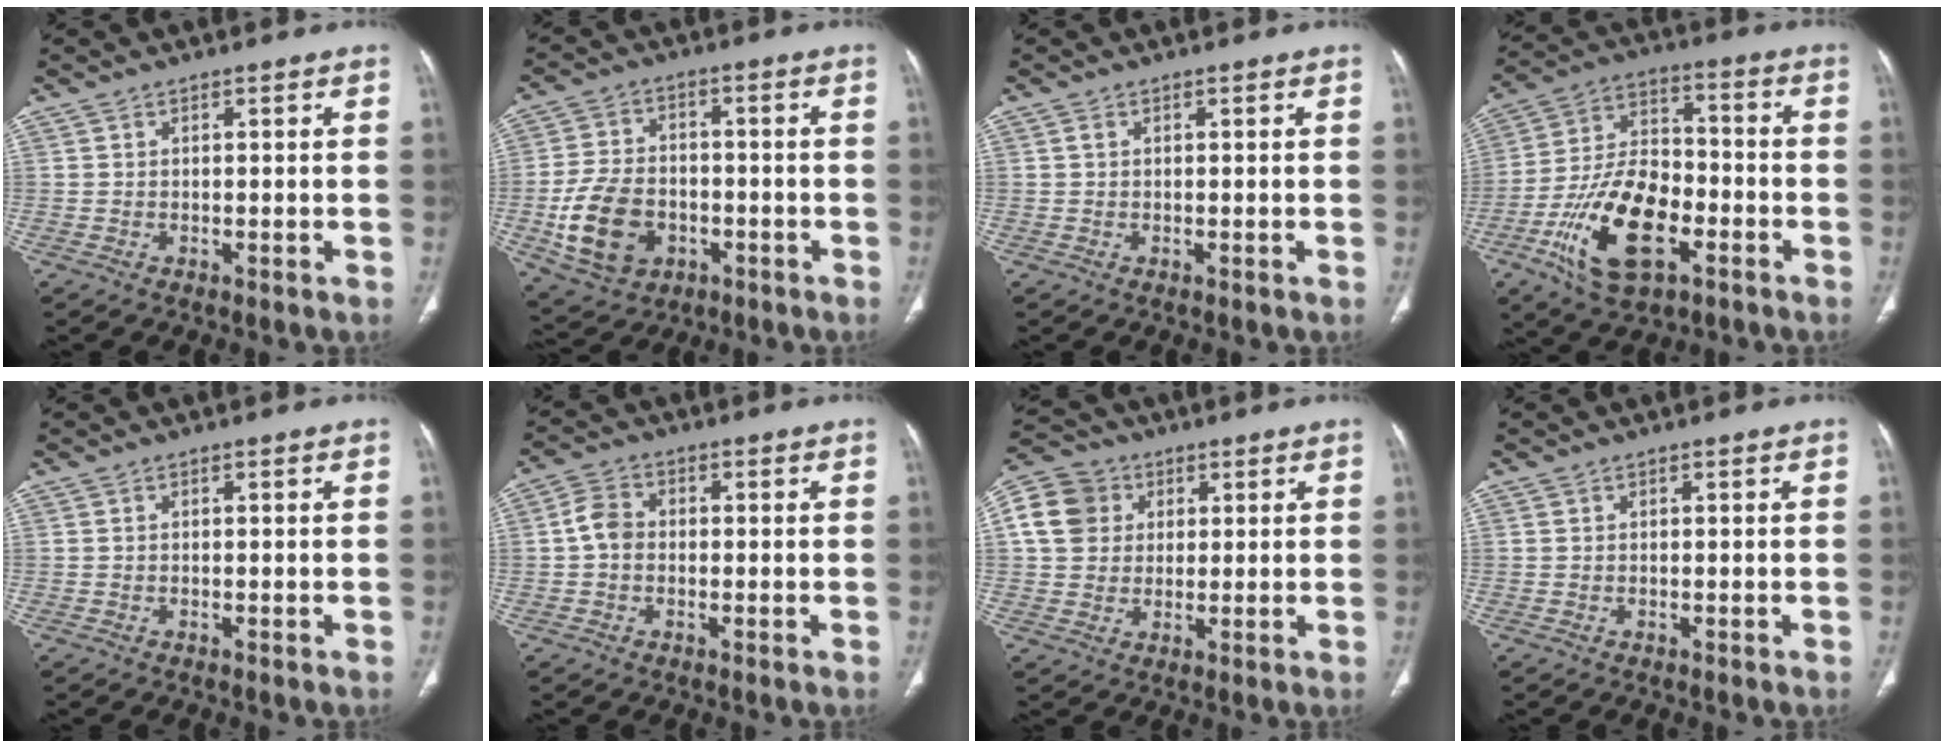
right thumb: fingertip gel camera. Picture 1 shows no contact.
{"total": 13.1, "force": [-3.7, 9.5, 8.2], "torque": [-0.144, 0.014, -0.058]}
{"total": 0.5, "force": [0.1, 0.4, 0.4], "torque": [-0.008, 0.000, 0.000]}
{"total": 18.8, "force": [-7.4, 9.9, 14.1], "torque": [-0.250, 0.036, -0.131]}
{"total": 0.0}
{"total": 4.8, "force": [-0.1, 3.7, 2.9], "torque": [-0.050, 0.013, -0.011]}
{"total": 10.8, "force": [2.6, 9.6, 4.3], "torque": [-0.068, 0.007, 0.038]}
{"total": 0.0}